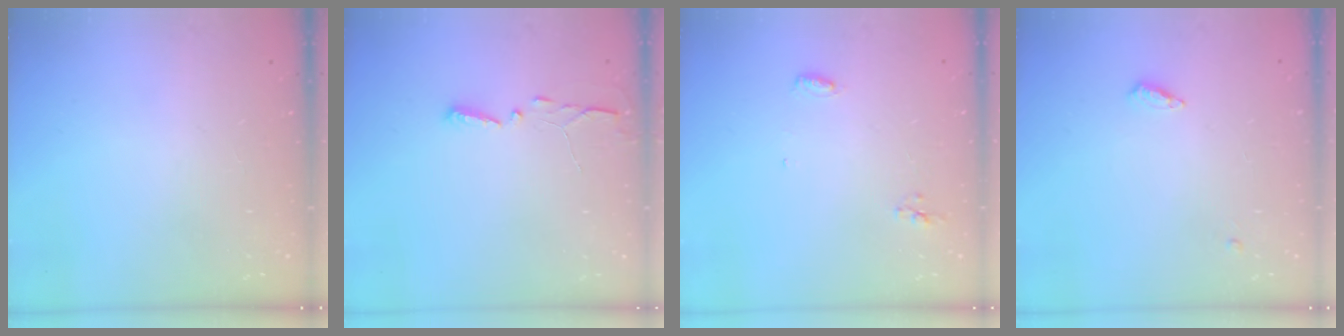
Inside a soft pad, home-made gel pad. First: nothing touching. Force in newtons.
{"total": 2.9, "press": 2.9, "slide": 0.4}
{"total": 4.6, "press": 4.4, "slide": 1.1}
{"total": 4.2, "press": 4.2, "slide": 0.5}